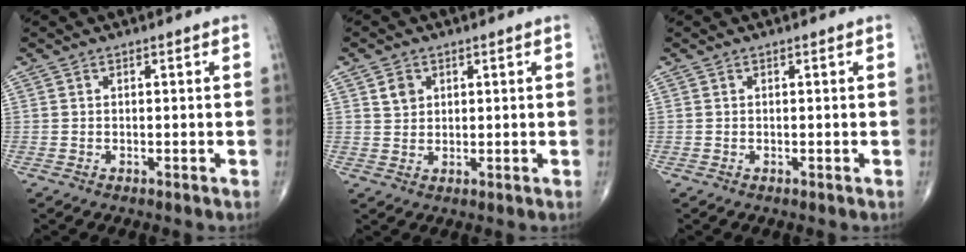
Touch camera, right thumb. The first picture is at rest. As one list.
[{"total": 3.0, "force": [1.3, 2.4, 1.2], "torque": [-0.008, -0.009, 0.024]}, {"total": 0.0}]